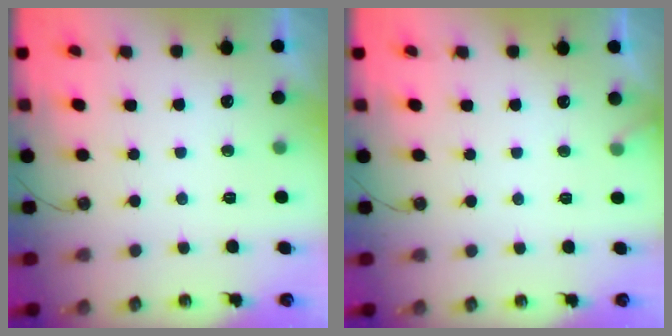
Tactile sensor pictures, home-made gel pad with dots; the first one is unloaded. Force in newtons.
{"total": 4.0, "press": 4.0, "slide": 0.3}